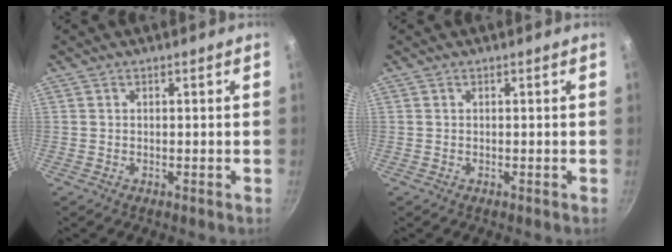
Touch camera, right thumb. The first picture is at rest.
{"total": 0.0}